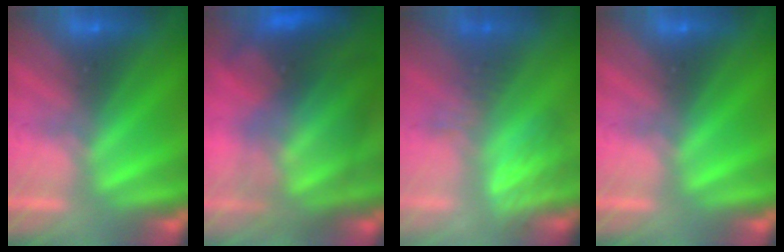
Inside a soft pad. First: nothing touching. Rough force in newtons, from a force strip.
{"total": 7.4}
{"total": 2.8}
{"total": 0.0}